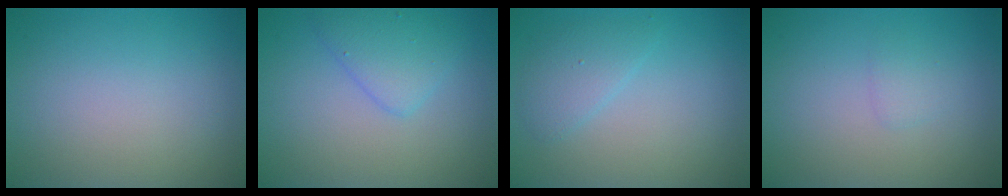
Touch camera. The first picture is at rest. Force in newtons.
{"total": 2.9, "press": 2.9, "slide": 0.1}
{"total": 2.0, "press": 2.0, "slide": 0.2}
{"total": 0.9, "press": 0.9, "slide": 0.1}